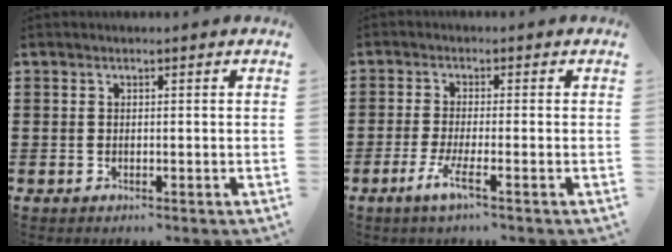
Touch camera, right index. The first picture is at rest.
{"total": 4.1, "force": [-2.2, 0.2, 3.5], "torque": [-0.078, -0.013, -0.043]}